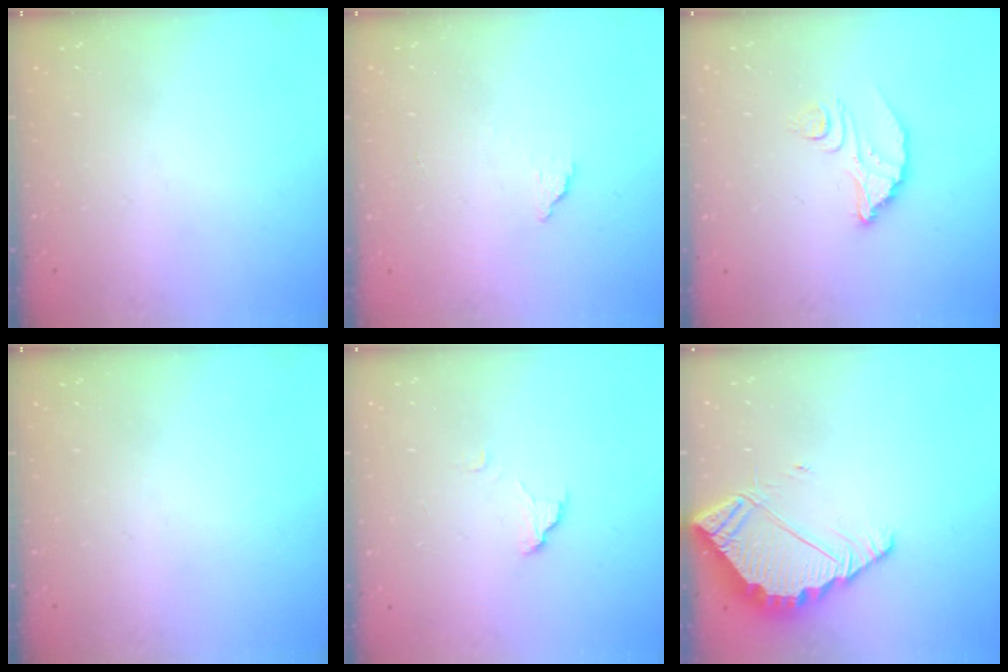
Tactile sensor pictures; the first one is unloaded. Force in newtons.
{"total": 2.0, "press": 2.0, "slide": 0.1}
{"total": 7.6, "press": 7.6, "slide": 0.7}
{"total": 0.0}
{"total": 6.9, "press": 6.9, "slide": 0.6}
{"total": 6.4, "press": 6.4, "slide": 0.2}